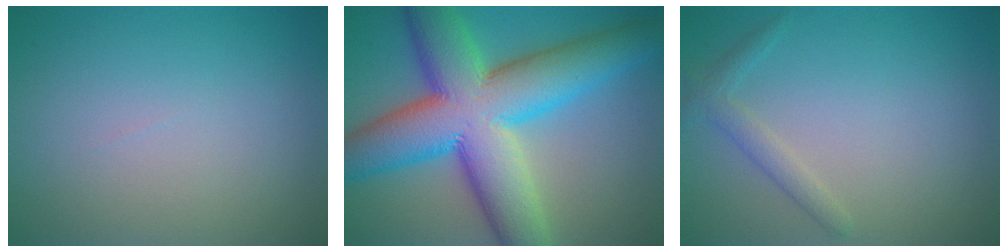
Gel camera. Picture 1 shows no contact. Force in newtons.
{"total": 14.4, "press": 14.4, "slide": 0.3}
{"total": 1.7, "press": 1.7, "slide": 0.0}